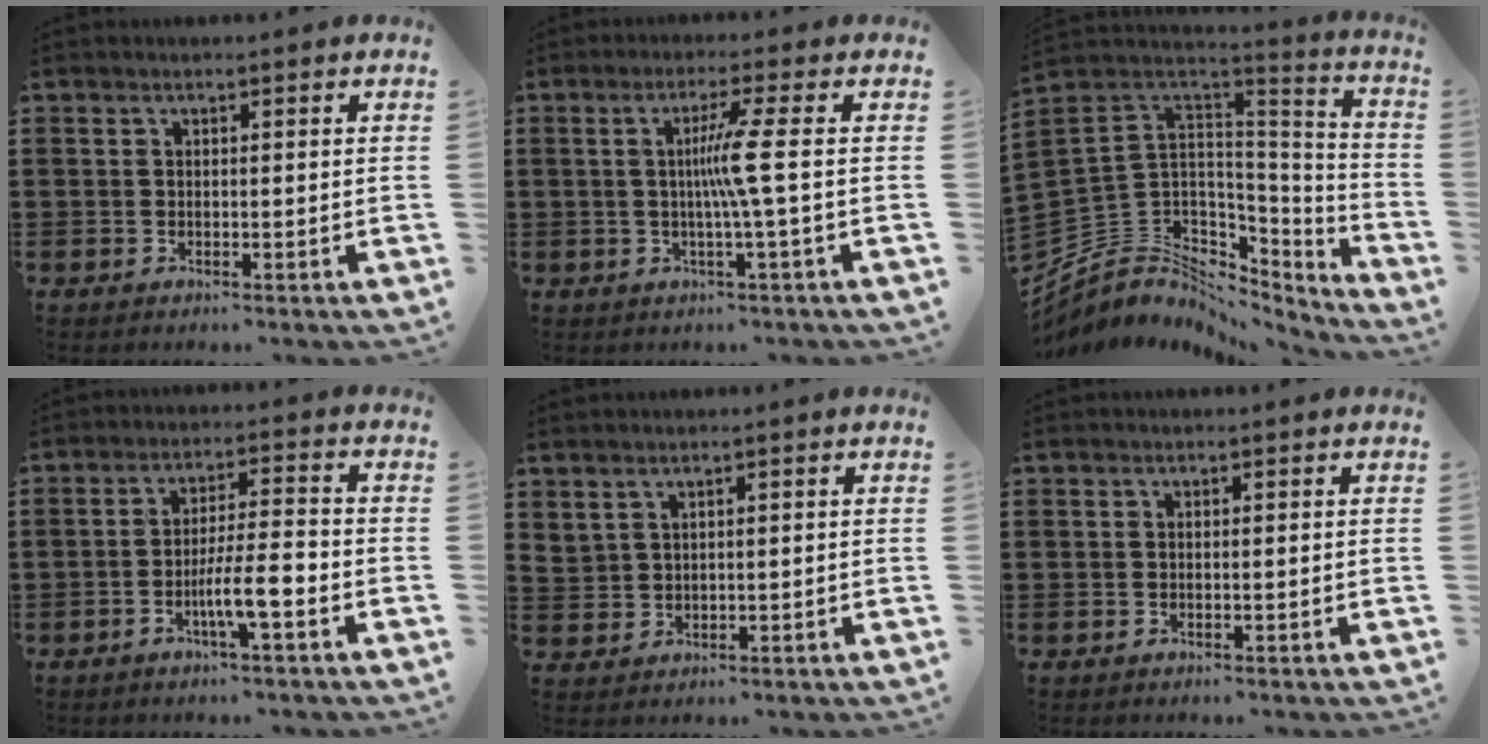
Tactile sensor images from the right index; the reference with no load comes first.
{"total": 5.6, "force": [-0.1, -1.2, 5.5], "torque": [-0.101, -0.009, -0.011]}
{"total": 7.1, "force": [-1.1, 6.7, 2.0], "torque": [-0.084, -0.030, -0.014]}
{"total": 7.0, "force": [-2.9, 1.0, 6.3], "torque": [-0.116, -0.004, -0.055]}
{"total": 1.7, "force": [1.4, 1.0, 0.4], "torque": [-0.013, 0.004, 0.027]}
{"total": 0.0}